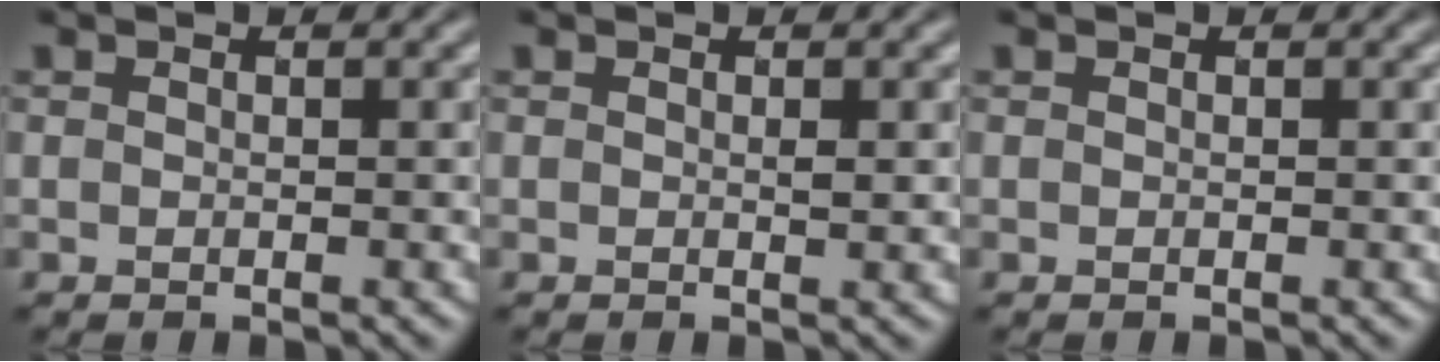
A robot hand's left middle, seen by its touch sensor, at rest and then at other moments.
{"total": 0.6, "force": [0.1, 0.1, 0.6], "torque": [-0.008, -0.001, 0.001]}
{"total": 0.0}